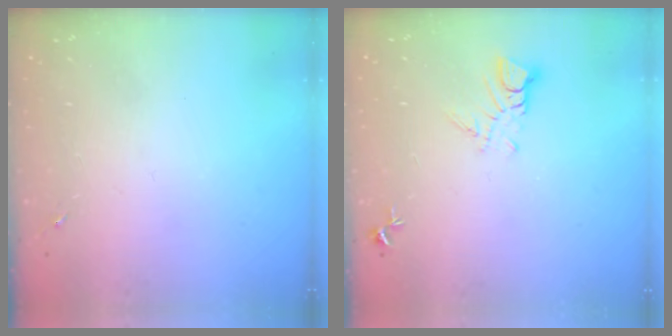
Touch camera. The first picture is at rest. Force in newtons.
{"total": 4.3, "press": 4.3, "slide": 0.3}